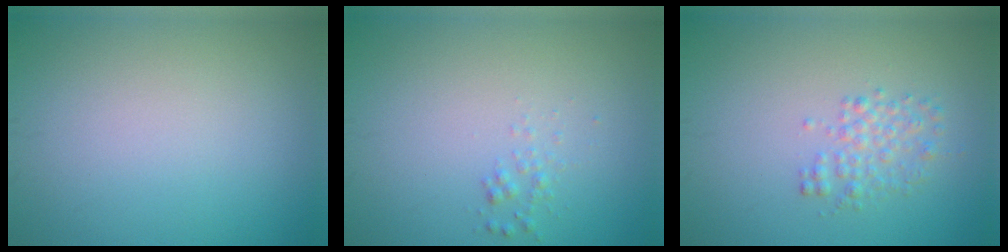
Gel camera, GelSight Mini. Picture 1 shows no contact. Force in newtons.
{"total": 0.8, "press": 0.8, "slide": 0.0}
{"total": 2.0, "press": 2.0, "slide": 0.0}